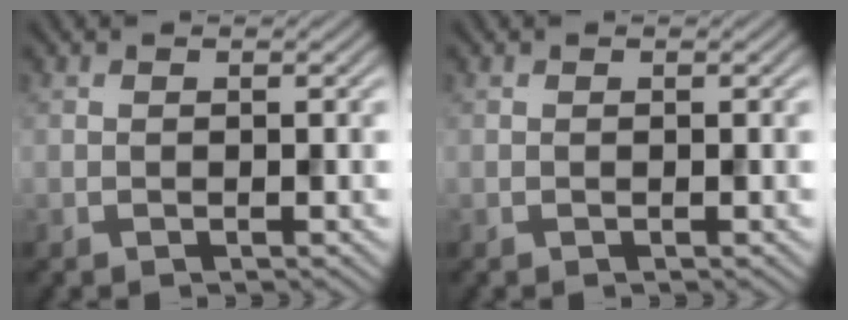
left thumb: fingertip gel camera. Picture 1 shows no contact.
{"total": 0.0}